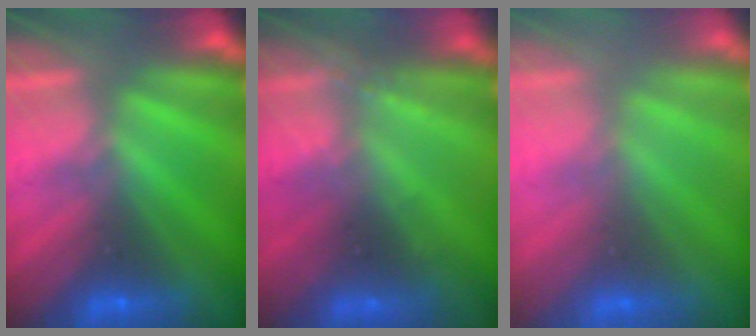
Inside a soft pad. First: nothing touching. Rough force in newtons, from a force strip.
{"total": 2.1}
{"total": 2.7}